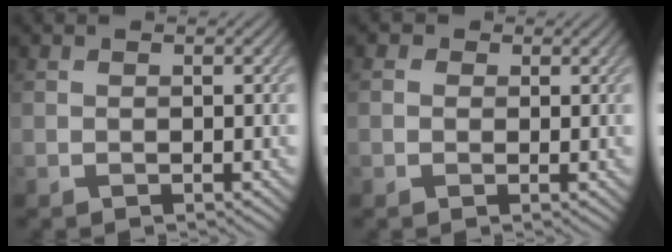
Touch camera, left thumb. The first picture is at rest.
{"total": 1.3, "force": [0.1, 1.3, 0.3], "torque": [-0.003, -0.001, -0.002]}